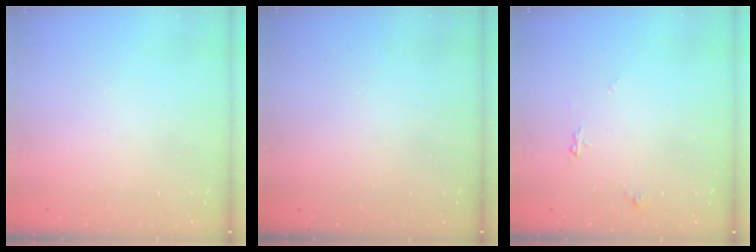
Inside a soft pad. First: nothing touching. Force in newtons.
{"total": 0.0}
{"total": 5.2, "press": 5.1, "slide": 0.7}